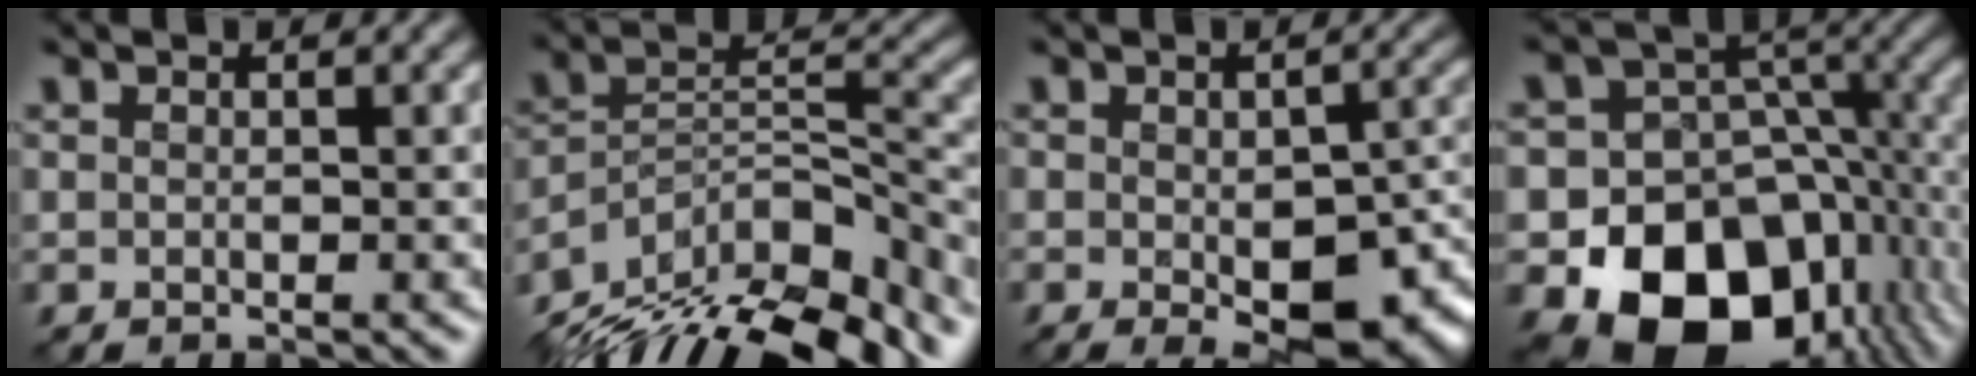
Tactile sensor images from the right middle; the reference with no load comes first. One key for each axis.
{"total": 15.1, "fx": -12.1, "fy": 5.3, "fz": 7.4, "tx": -0.155, "ty": 0.013, "tz": -0.196}
{"total": 10.2, "fx": -3.5, "fy": 4.6, "fz": 8.3, "tx": -0.123, "ty": -0.030, "tz": -0.037}
{"total": 16.1, "fx": -6.4, "fy": 12.3, "fz": 8.1, "tx": -0.121, "ty": -0.024, "tz": -0.106}